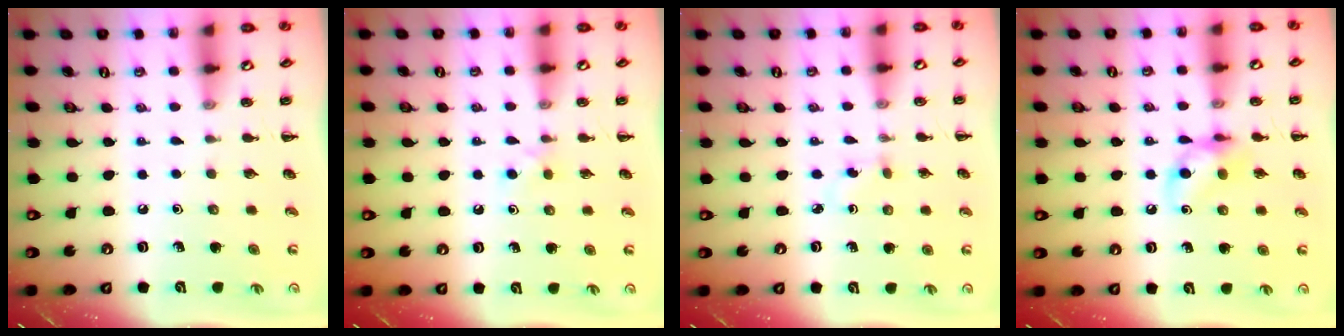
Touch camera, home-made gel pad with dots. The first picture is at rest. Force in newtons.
{"total": 2.8, "press": 2.6, "slide": 1.2}
{"total": 2.4, "press": 2.2, "slide": 0.9}
{"total": 9.0, "press": 9.0, "slide": 0.6}